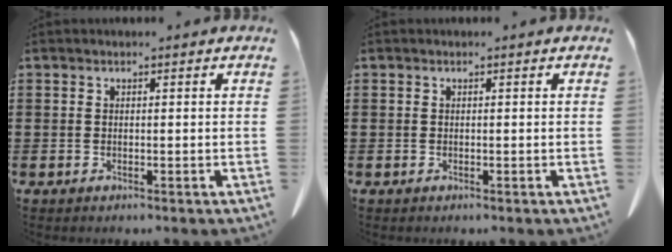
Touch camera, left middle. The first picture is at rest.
{"total": 0.0}